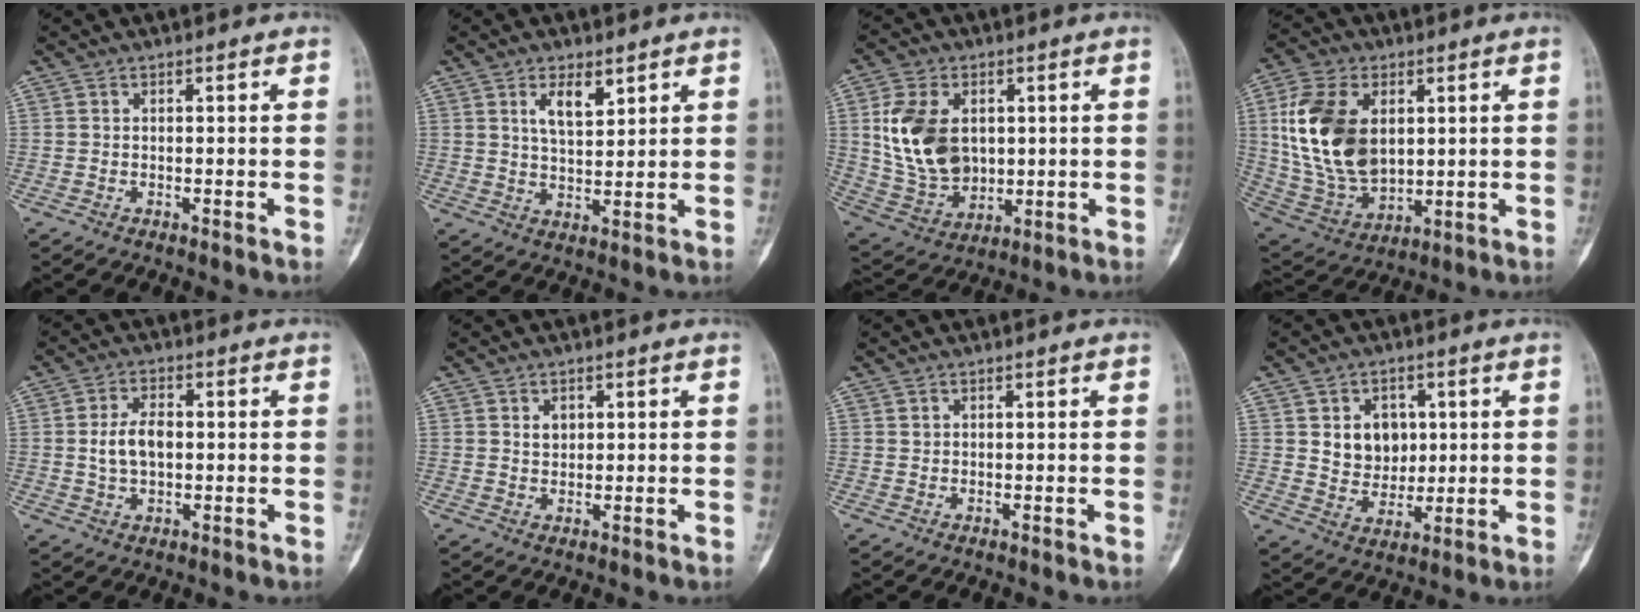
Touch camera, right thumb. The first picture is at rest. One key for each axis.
{"total": 5.7, "fx": 3.1, "fy": 2.5, "fz": 4.1, "tx": -0.057, "ty": -0.023, "tz": 0.056}
{"total": 14.9, "fx": 2.6, "fy": 10.5, "fz": 10.2, "tx": -0.171, "ty": -0.010, "tz": 0.063}
{"total": 18.9, "fx": 3.6, "fy": 12.0, "fz": 14.1, "tx": -0.265, "ty": -0.014, "tz": 0.083}
{"total": 6.2, "fx": 0.2, "fy": 3.8, "fz": 5.0, "tx": -0.090, "ty": 0.007, "tz": 0.004}
{"total": 2.3, "fx": 0.8, "fy": 1.7, "fz": 1.2, "tx": -0.006, "ty": -0.004, "tz": 0.015}
{"total": 0.6, "fx": 0.4, "fy": 0.4, "fz": 0.1, "tx": 0.006, "ty": 0.000, "tz": 0.006}
{"total": 8.9, "fx": 2.1, "fy": 7.1, "fz": 4.8, "tx": -0.035, "ty": -0.011, "tz": 0.043}